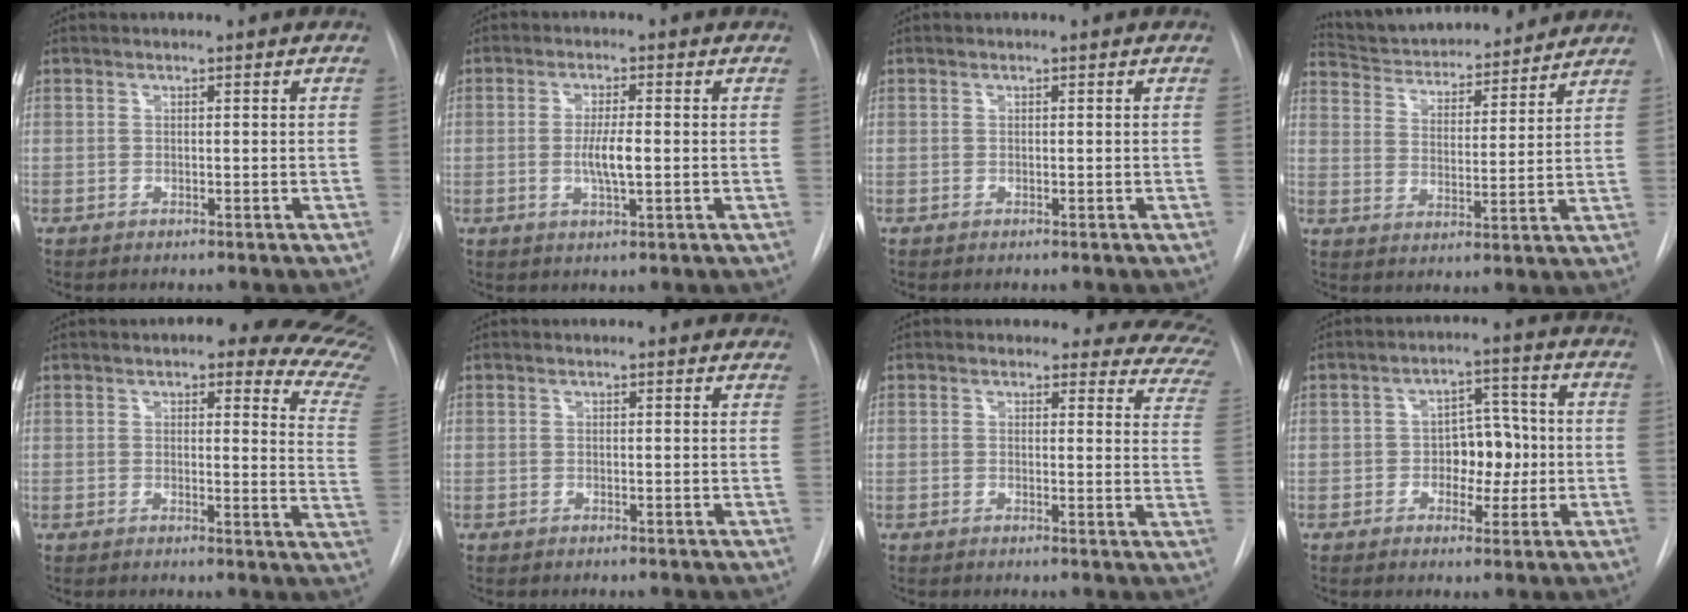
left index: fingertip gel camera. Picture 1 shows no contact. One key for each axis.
{"total": 4.3, "fx": -1.4, "fy": 0.5, "fz": 4.0, "tx": -0.077, "ty": -0.011, "tz": -0.022}
{"total": 0.0}
{"total": 16.1, "fx": 15.0, "fy": 3.3, "fz": 4.9, "tx": -0.076, "ty": 0.006, "tz": 0.226}
{"total": 15.1, "fx": 13.2, "fy": 2.9, "fz": 6.5, "tx": -0.048, "ty": -0.088, "tz": 0.111}
{"total": 2.9, "fx": 2.5, "fy": 1.2, "fz": 0.9, "tx": -0.008, "ty": 0.009, "tz": 0.014}
{"total": 12.6, "fx": 11.2, "fy": 4.9, "fz": 3.0, "tx": 0.012, "ty": -0.061, "tz": 0.075}
{"total": 6.5, "fx": -1.7, "fy": 4.0, "fz": 4.8, "tx": -0.062, "ty": 0.013, "tz": -0.024}